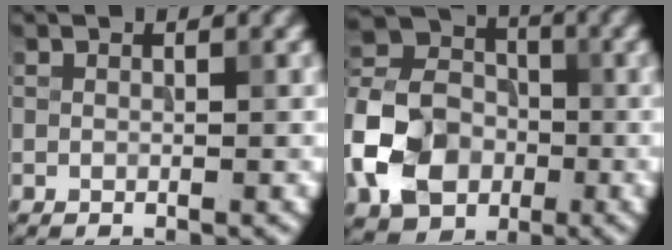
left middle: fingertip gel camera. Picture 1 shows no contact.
{"total": 8.9, "force": [-3.0, 7.0, 4.7], "torque": [-0.107, 0.004, -0.076]}